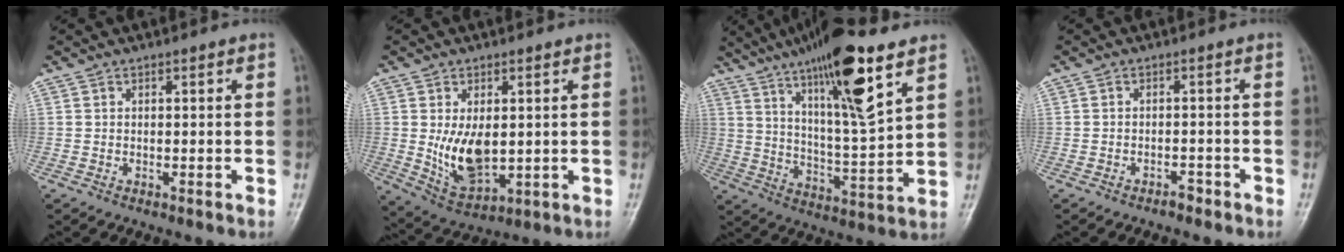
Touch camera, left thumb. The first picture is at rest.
{"total": 9.2, "force": [0.4, 5.2, 7.5], "torque": [-0.118, -0.021, 0.025]}
{"total": 18.9, "force": [11.0, 3.4, 15.0], "torque": [-0.238, -0.048, 0.188]}
{"total": 1.5, "force": [-1.4, 0.5, 0.4], "torque": [-0.006, 0.009, -0.021]}